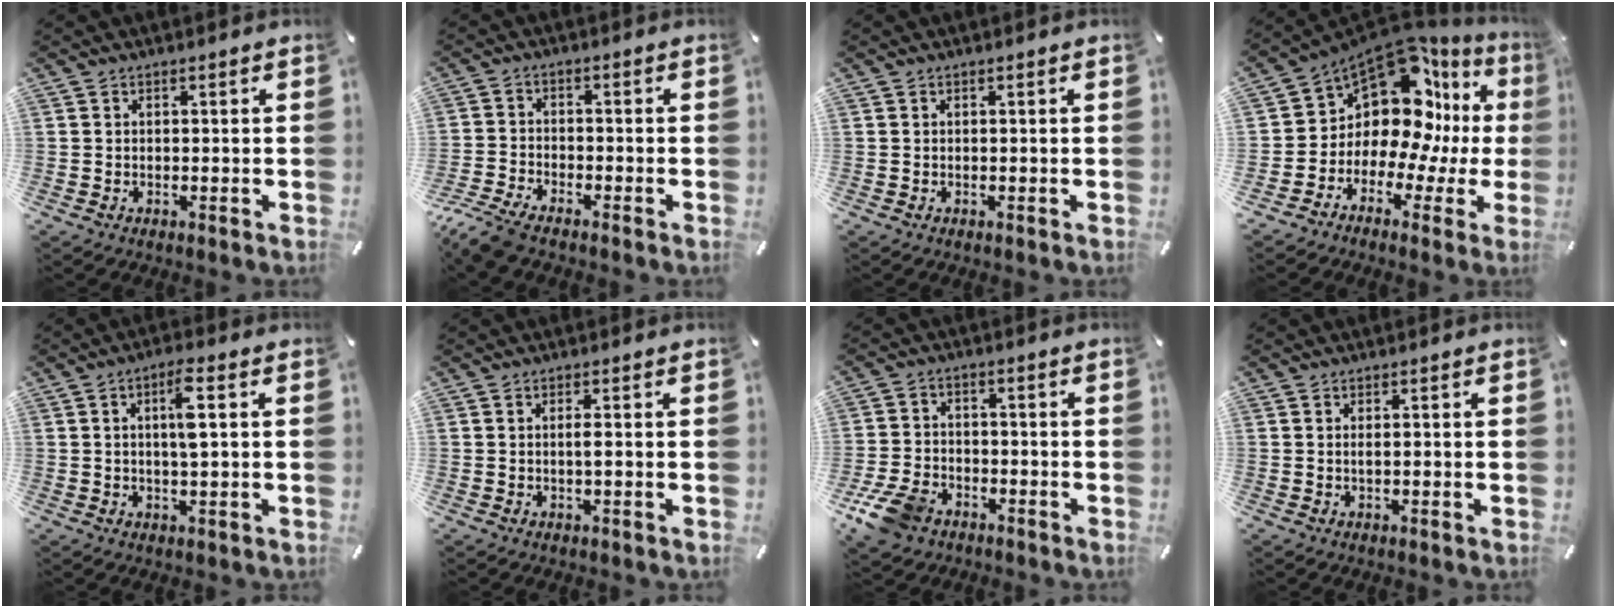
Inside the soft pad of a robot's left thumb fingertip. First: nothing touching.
{"total": 6.4, "force": [-5.6, 1.5, 2.6], "torque": [-0.075, 0.007, -0.115]}
{"total": 0.0}
{"total": 13.2, "force": [6.7, 8.5, 7.7], "torque": [-0.135, -0.094, 0.109]}
{"total": 6.5, "force": [1.1, 1.3, 6.3], "torque": [-0.114, 0.001, 0.013]}
{"total": 1.8, "force": [-0.1, 0.2, 1.8], "torque": [-0.037, -0.003, -0.002]}
{"total": 9.2, "force": [-5.8, 5.8, 4.1], "torque": [-0.089, 0.030, -0.108]}
{"total": 0.9, "force": [-0.1, 0.2, 0.9], "torque": [-0.019, -0.002, -0.002]}